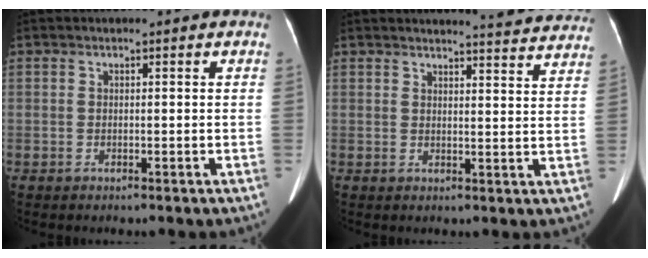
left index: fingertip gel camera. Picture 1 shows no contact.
{"total": 11.4, "force": [11.3, 0.6, 2.0], "torque": [-0.006, -0.047, 0.105]}